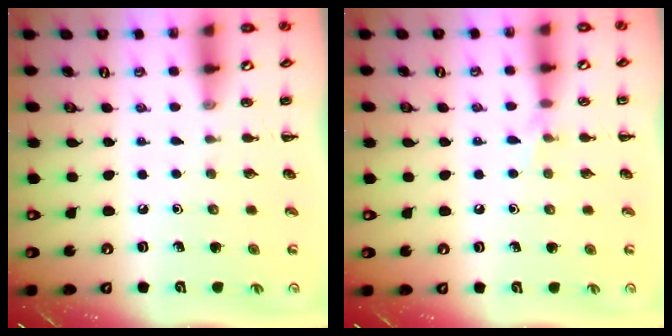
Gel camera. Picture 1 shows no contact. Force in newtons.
{"total": 4.8, "press": 4.6, "slide": 1.3}